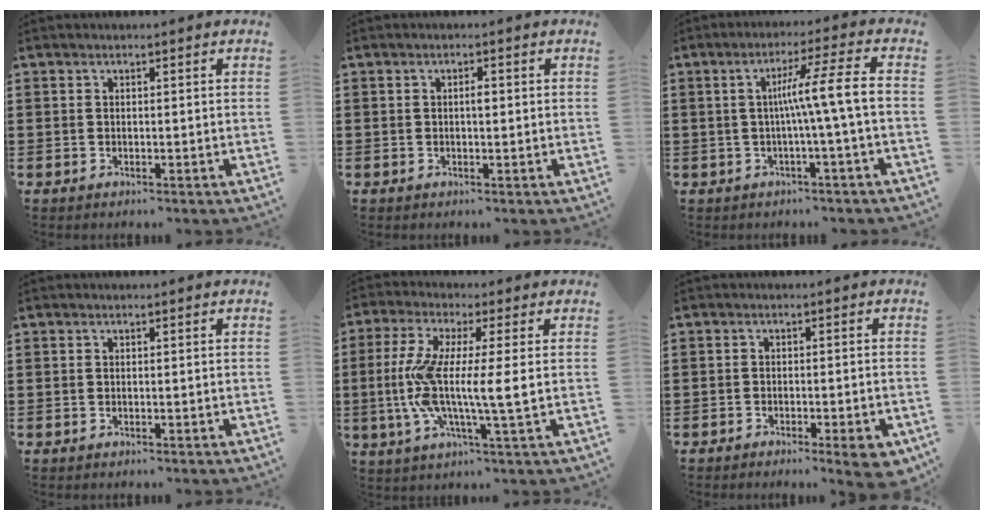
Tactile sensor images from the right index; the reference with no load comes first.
{"total": 1.3, "force": [0.1, 0.5, 1.3], "torque": [-0.025, 0.001, 0.000]}
{"total": 7.7, "force": [-0.6, -0.9, 7.6], "torque": [-0.139, -0.002, -0.021]}
{"total": 0.0}
{"total": 9.8, "force": [-0.4, 0.8, 9.8], "torque": [-0.212, -0.017, -0.017]}
{"total": 3.0, "force": [-2.1, 0.4, 2.1], "torque": [-0.032, -0.002, -0.035]}